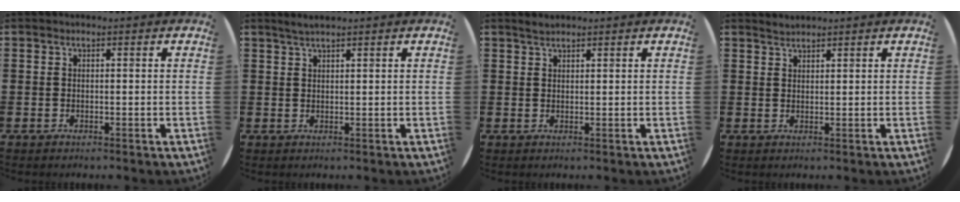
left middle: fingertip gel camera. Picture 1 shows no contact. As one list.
[{"total": 1.6, "force": [1.4, 0.0, 0.7], "torque": [-0.014, 0.003, 0.025]}, {"total": 1.3, "force": [1.3, 0.2, 0.3], "torque": [-0.007, 0.003, 0.023]}, {"total": 1.3, "force": [1.3, 0.1, 0.0], "torque": [-0.001, 0.002, 0.025]}]